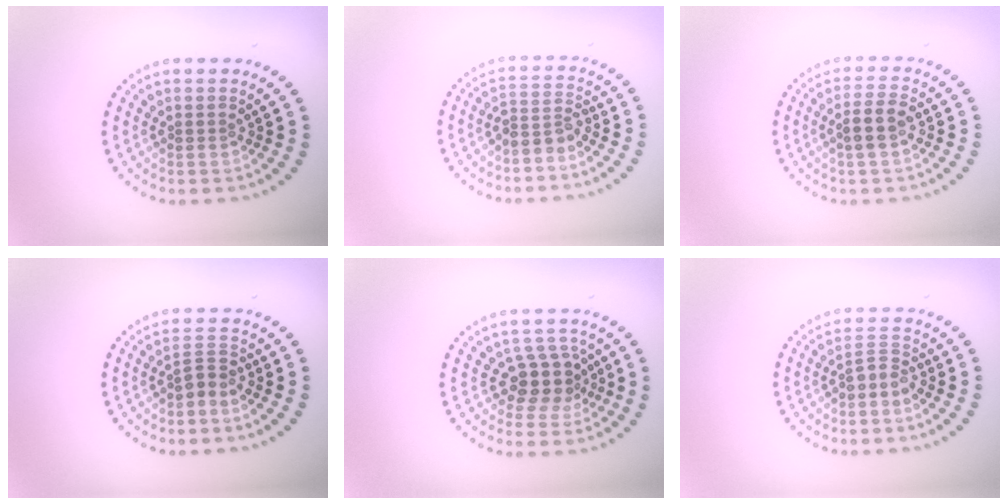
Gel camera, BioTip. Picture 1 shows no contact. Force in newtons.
{"total": 2.3, "press": 1.8, "slide": 1.5}
{"total": 2.5, "press": 2.3, "slide": 1.0}
{"total": 1.8, "press": 1.3, "slide": 1.3}
{"total": 3.5, "press": 2.8, "slide": 2.0}
{"total": 1.8, "press": 1.5, "slide": 1.0}